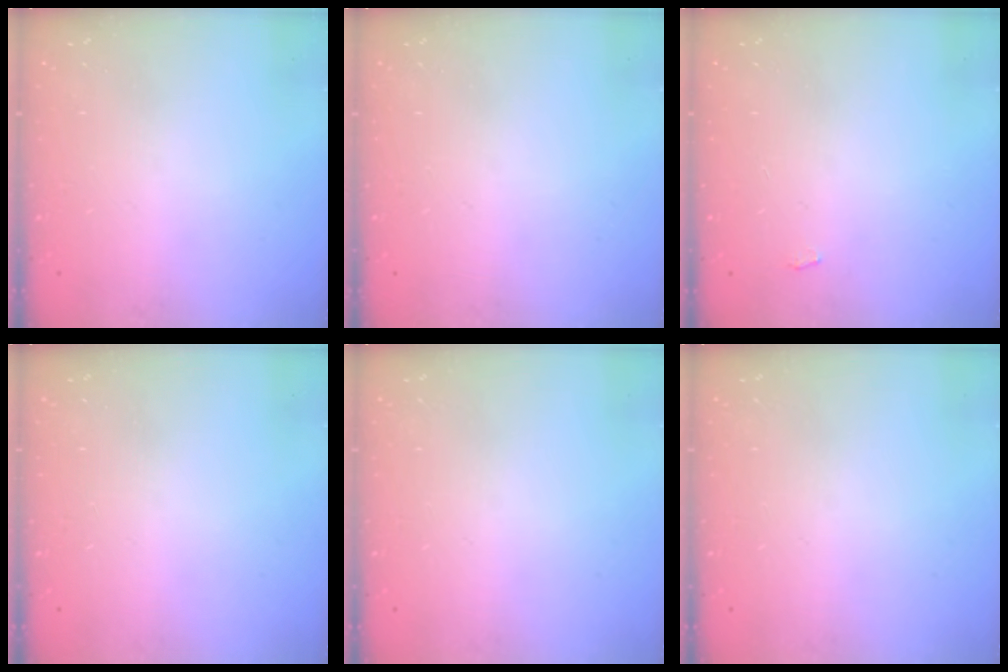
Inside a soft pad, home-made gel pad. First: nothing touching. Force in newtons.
{"total": 0.0}
{"total": 2.8, "press": 2.8, "slide": 0.3}
{"total": 0.0}
{"total": 0.0}
{"total": 0.0}